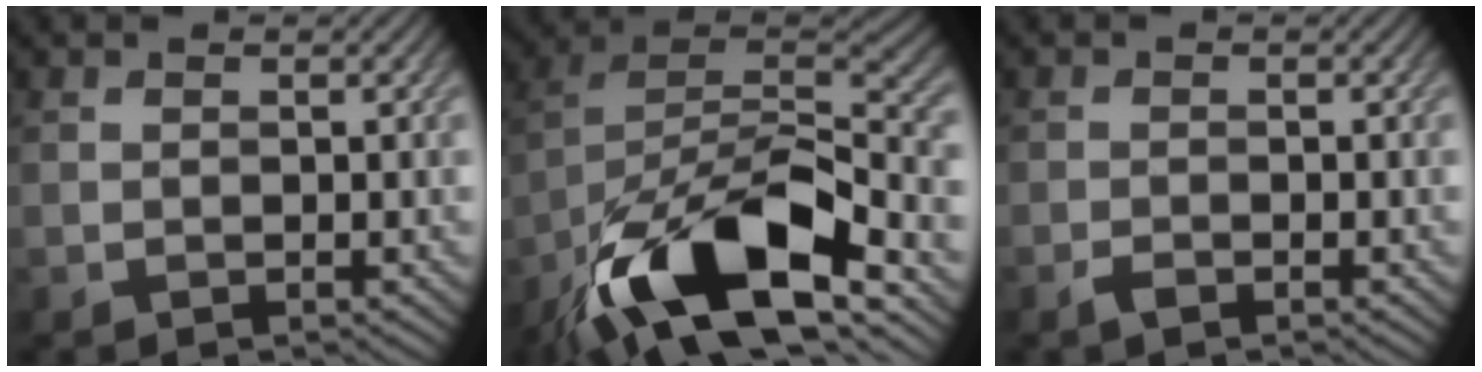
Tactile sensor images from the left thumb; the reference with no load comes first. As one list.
[{"total": 18.1, "force": [-10.6, 7.5, 12.6], "torque": [-0.233, -0.013, -0.194]}, {"total": 1.0, "force": [-0.7, 0.4, 0.5], "torque": [-0.009, 0.001, -0.014]}]